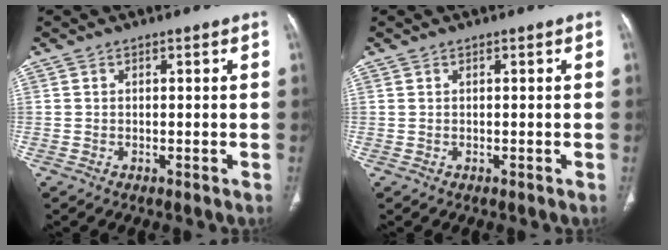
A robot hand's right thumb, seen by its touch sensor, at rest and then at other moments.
{"total": 0.0}